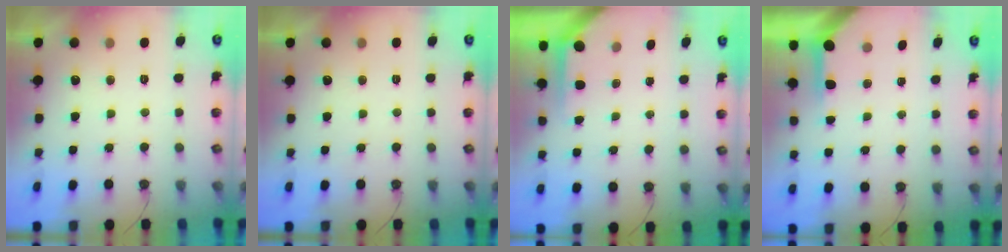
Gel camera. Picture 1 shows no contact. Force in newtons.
{"total": 0.0}
{"total": 3.7, "press": 3.7, "slide": 0.3}
{"total": 3.9, "press": 3.9, "slide": 0.4}